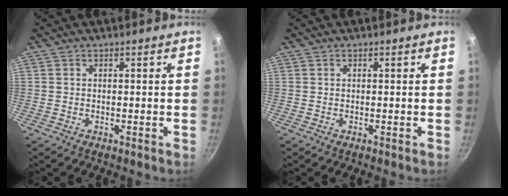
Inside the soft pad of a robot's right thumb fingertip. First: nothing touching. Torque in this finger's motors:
{"motor_torque": [-0.10, -0.04, 0.22, 0.10, 0.00]}